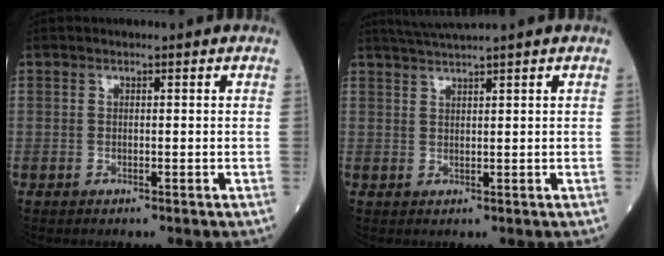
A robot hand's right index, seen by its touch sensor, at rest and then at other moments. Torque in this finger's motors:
{"motor_torque": [-0.09, 0.31, 0.05, 0.02]}